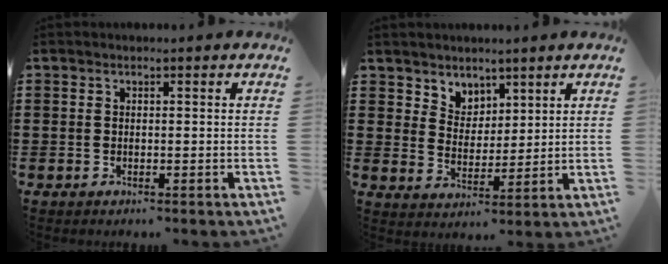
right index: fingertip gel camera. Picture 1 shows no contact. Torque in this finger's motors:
{"motor_torque": [0.06, -0.05, 0.07, 0.03]}